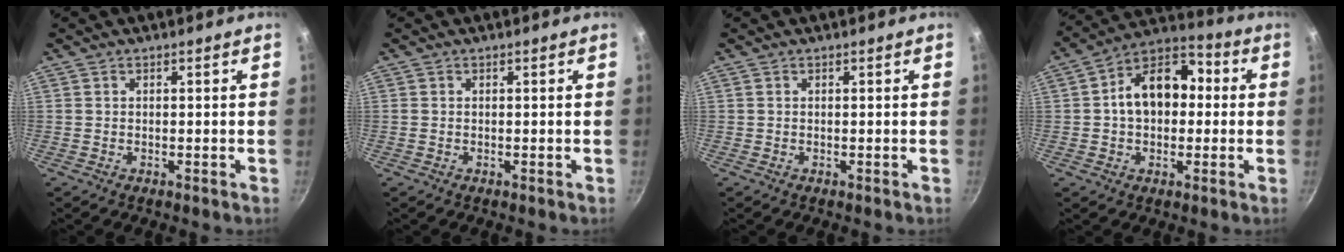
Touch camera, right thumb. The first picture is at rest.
{"total": 0.0}
{"total": 0.0}
{"total": 14.3, "force": [0.8, 10.1, 10.1], "torque": [-0.115, 0.040, -0.007]}